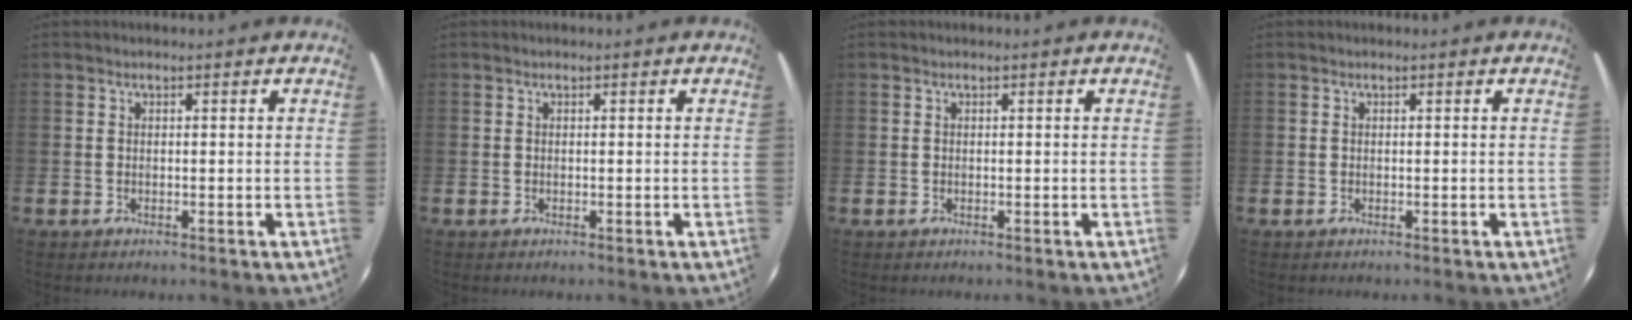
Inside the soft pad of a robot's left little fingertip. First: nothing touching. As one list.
[{"total": 0.0}, {"total": 0.0}, {"total": 0.0}]